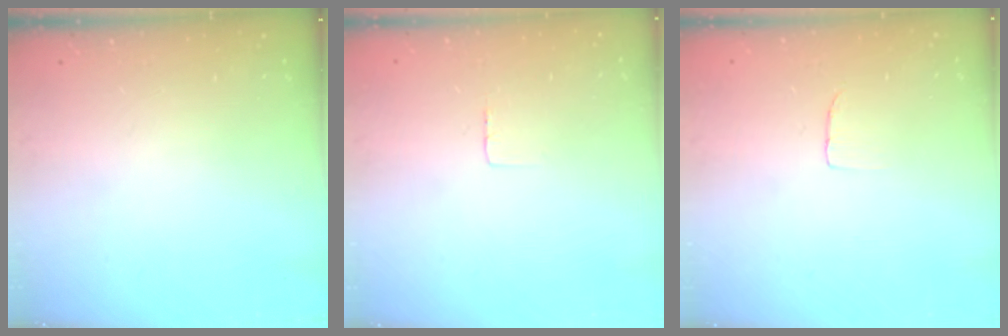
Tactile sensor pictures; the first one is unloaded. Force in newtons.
{"total": 2.3, "press": 2.3, "slide": 0.1}
{"total": 2.7, "press": 2.7, "slide": 0.2}